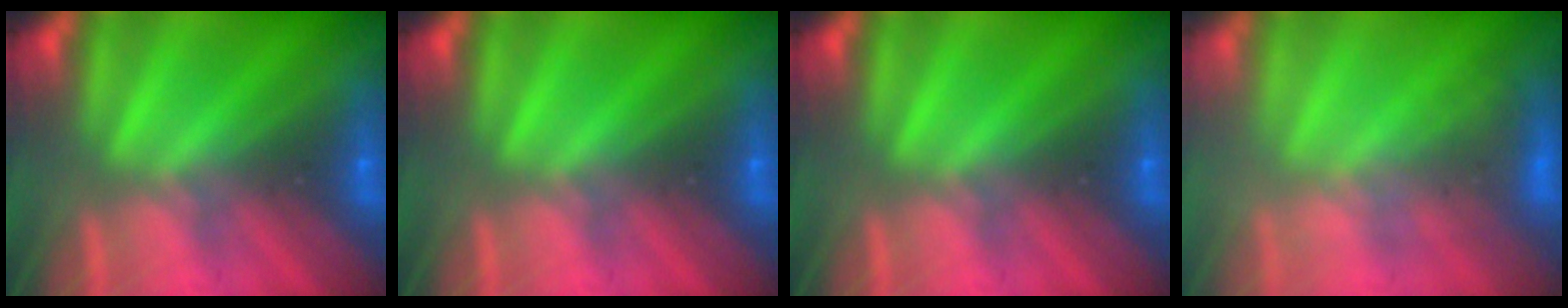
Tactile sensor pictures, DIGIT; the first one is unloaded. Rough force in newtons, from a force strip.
{"total": 0.0}
{"total": 0.0}
{"total": 2.6}